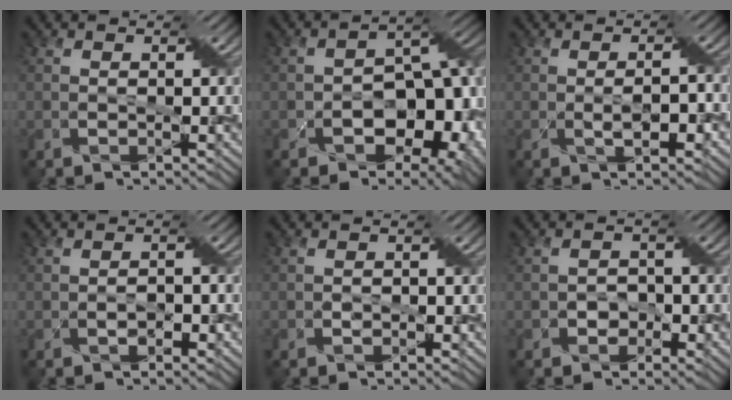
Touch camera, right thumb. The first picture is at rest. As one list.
[{"total": 12.7, "force": [-4.3, 8.0, 8.8], "torque": [-0.113, -0.027, -0.062]}, {"total": 3.0, "force": [-0.7, 0.9, 2.8], "torque": [-0.053, 0.000, -0.008]}, {"total": 2.4, "force": [-1.0, 1.2, 1.8], "torque": [-0.034, 0.002, -0.015]}, {"total": 1.3, "force": [-0.6, 0.8, 0.8], "torque": [-0.013, 0.001, -0.010]}, {"total": 2.3, "force": [-1.1, 1.8, 0.9], "torque": [-0.013, 0.005, -0.018]}]